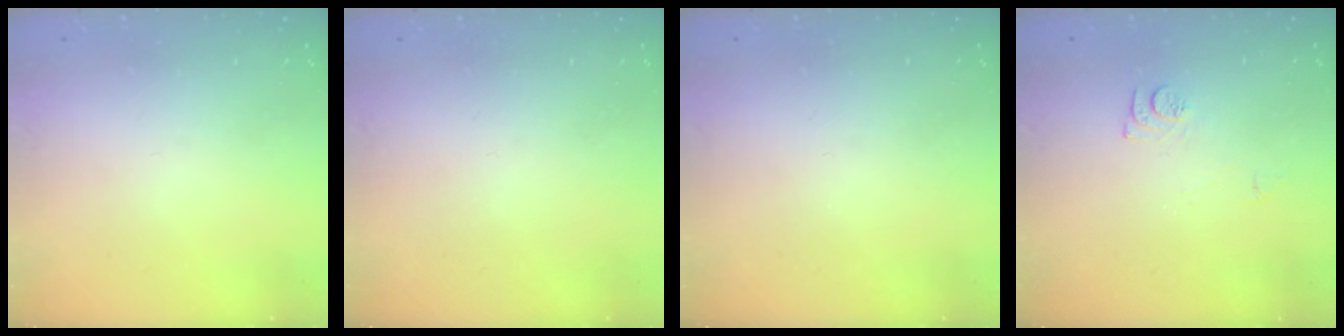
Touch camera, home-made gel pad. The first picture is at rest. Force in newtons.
{"total": 1.5, "press": 1.5, "slide": 0.1}
{"total": 0.0}
{"total": 7.7, "press": 7.7, "slide": 0.8}